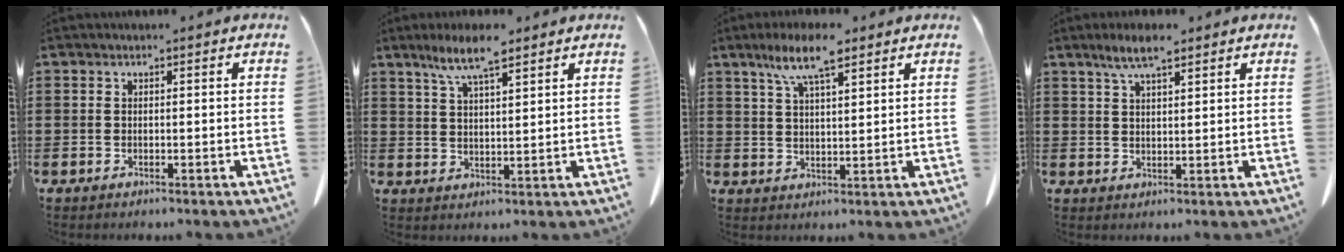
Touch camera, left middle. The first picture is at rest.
{"total": 7.2, "force": [5.1, 1.2, 5.0], "torque": [-0.109, -0.005, 0.090]}
{"total": 8.4, "force": [5.5, 1.9, 6.0], "torque": [-0.129, -0.003, 0.099]}
{"total": 5.0, "force": [3.5, 0.9, 3.5], "torque": [-0.076, 0.001, 0.062]}